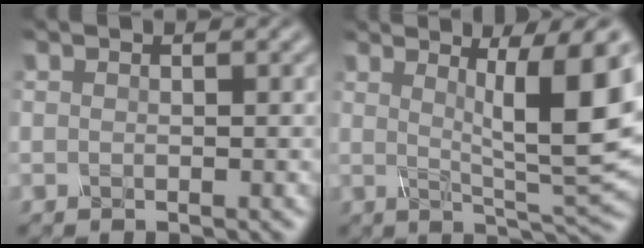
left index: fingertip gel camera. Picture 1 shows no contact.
{"total": 9.6, "force": [2.3, 1.6, 9.1], "torque": [-0.120, 0.000, 0.039]}